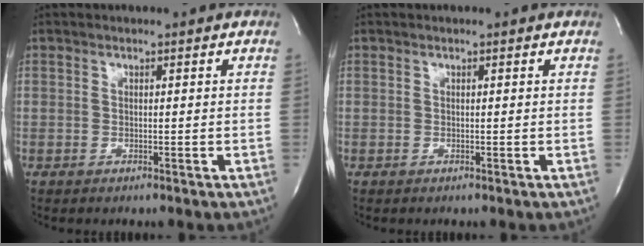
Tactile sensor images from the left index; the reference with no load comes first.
{"total": 0.0}